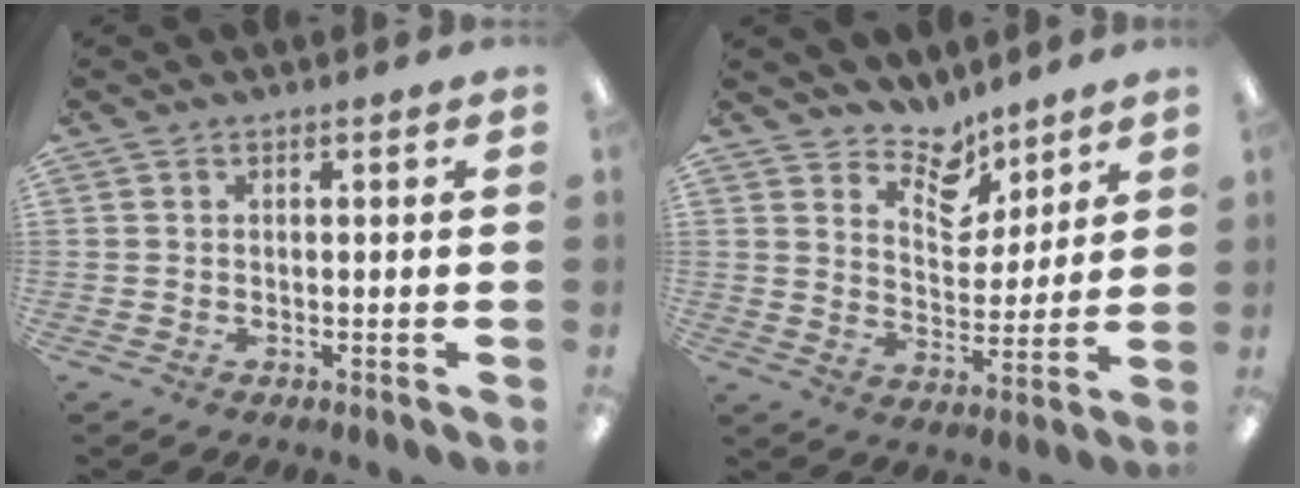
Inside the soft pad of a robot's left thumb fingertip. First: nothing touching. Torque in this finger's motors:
{"motor_torque": [0.02, -0.02, -0.06, -0.42, 0.00]}